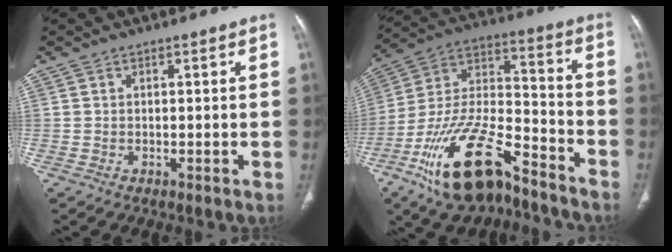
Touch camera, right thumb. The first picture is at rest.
{"total": 22.2, "force": [-13.9, 8.9, 14.8], "torque": [-0.290, 0.069, -0.250]}